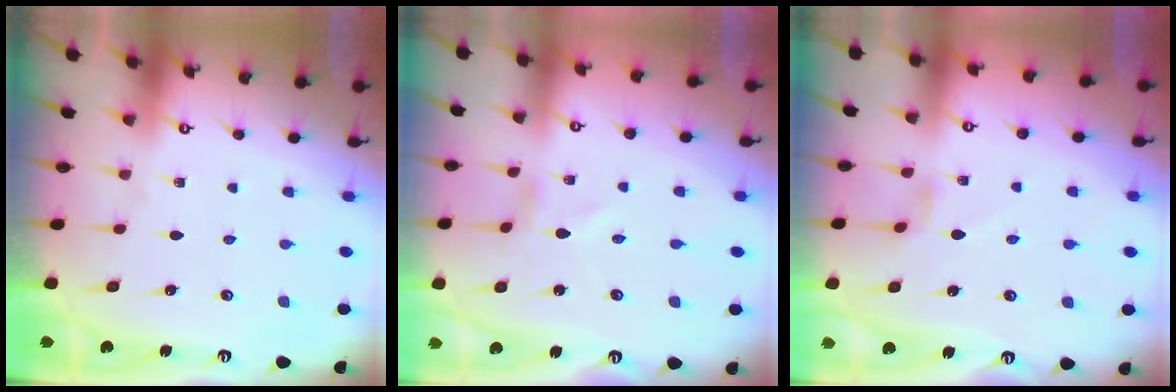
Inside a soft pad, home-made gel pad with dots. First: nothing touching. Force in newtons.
{"total": 1.0, "press": 1.0, "slide": 0.1}
{"total": 2.4, "press": 2.3, "slide": 0.4}